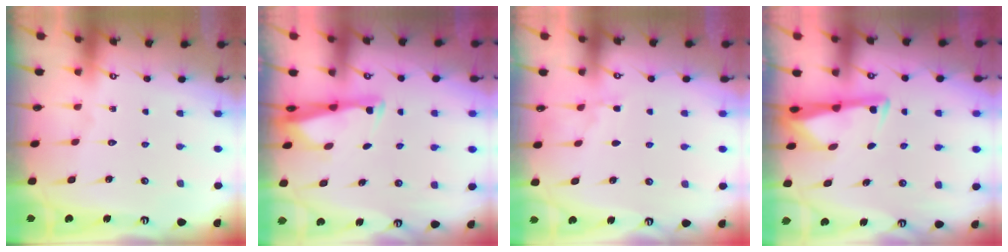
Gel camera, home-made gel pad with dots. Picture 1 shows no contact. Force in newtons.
{"total": 2.9, "press": 2.8, "slide": 0.7}
{"total": 2.8, "press": 2.8, "slide": 0.4}
{"total": 3.1, "press": 3.1, "slide": 0.4}